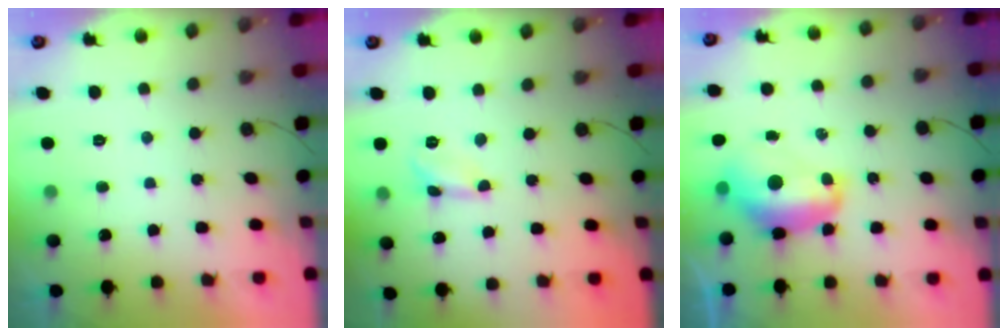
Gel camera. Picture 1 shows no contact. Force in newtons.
{"total": 2.6, "press": 2.6, "slide": 0.2}
{"total": 10.8, "press": 10.8, "slide": 1.2}